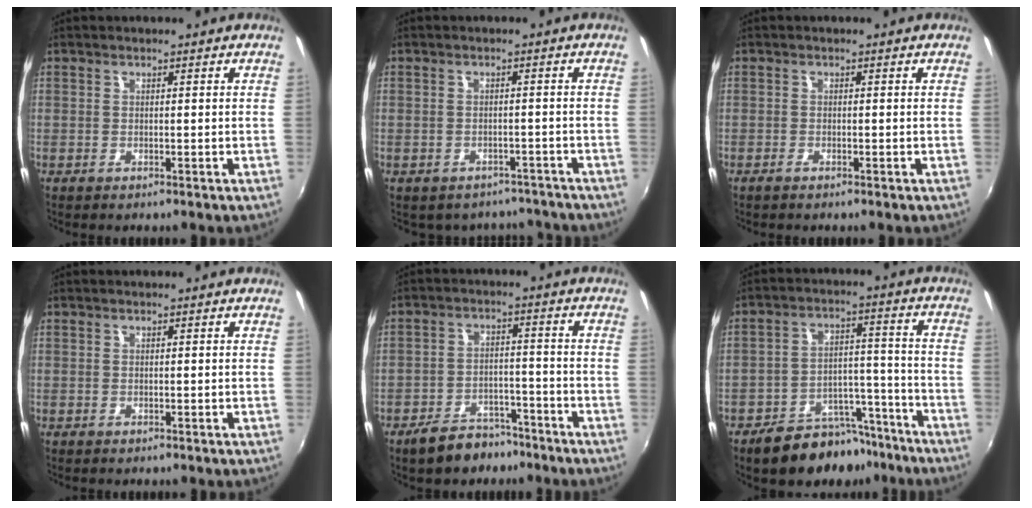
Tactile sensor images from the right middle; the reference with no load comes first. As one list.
[{"total": 8.5, "force": [-7.0, 4.3, 1.9], "torque": [-0.045, 0.002, -0.079]}, {"total": 1.0, "force": [-0.8, 0.2, 0.5], "torque": [-0.011, -0.003, -0.018]}, {"total": 0.0}, {"total": 8.2, "force": [-6.4, 4.2, 2.8], "torque": [-0.067, 0.019, -0.088]}, {"total": 16.0, "force": [-12.7, 7.8, 5.8], "torque": [-0.104, 0.039, -0.168]}]